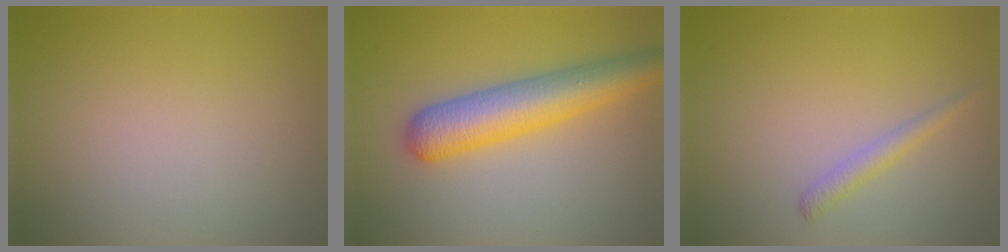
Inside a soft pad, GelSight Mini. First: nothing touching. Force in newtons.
{"total": 6.3, "press": 6.3, "slide": 0.3}
{"total": 1.4, "press": 1.4, "slide": 0.2}